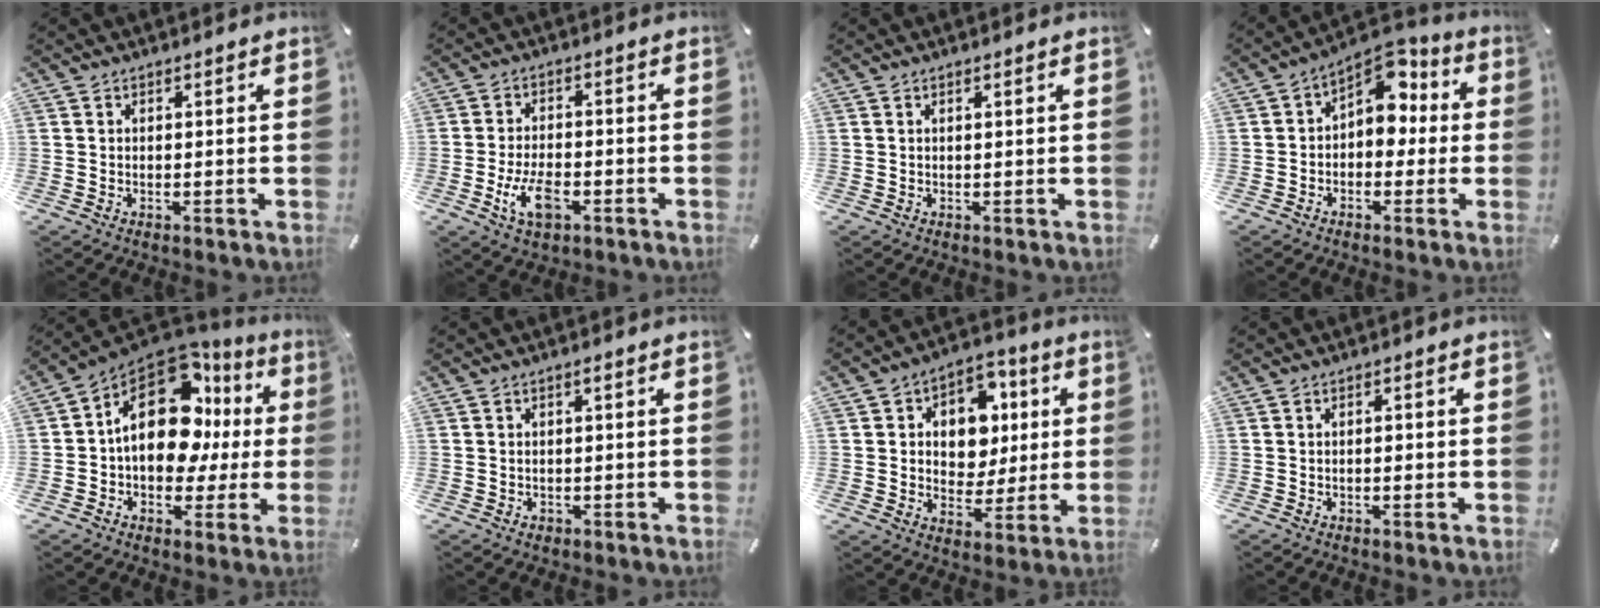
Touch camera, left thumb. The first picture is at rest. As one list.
[{"total": 8.5, "force": [-3.2, 4.5, 6.5], "torque": [-0.146, 0.003, -0.059]}, {"total": 0.8, "force": [0.2, -0.1, 0.7], "torque": [-0.011, -0.001, 0.003]}, {"total": 9.0, "force": [3.0, 6.4, 5.6], "torque": [-0.075, -0.024, 0.050]}, {"total": 19.2, "force": [4.7, 12.2, 14.1], "torque": [-0.234, -0.023, 0.079]}, {"total": 1.2, "force": [0.1, 0.7, 1.0], "torque": [-0.022, 0.005, 0.000]}, {"total": 10.5, "force": [1.5, 9.3, 4.6], "torque": [-0.063, -0.006, 0.029]}, {"total": 1.1, "force": [-0.4, 0.2, 1.0], "torque": [-0.018, 0.001, -0.007]}]